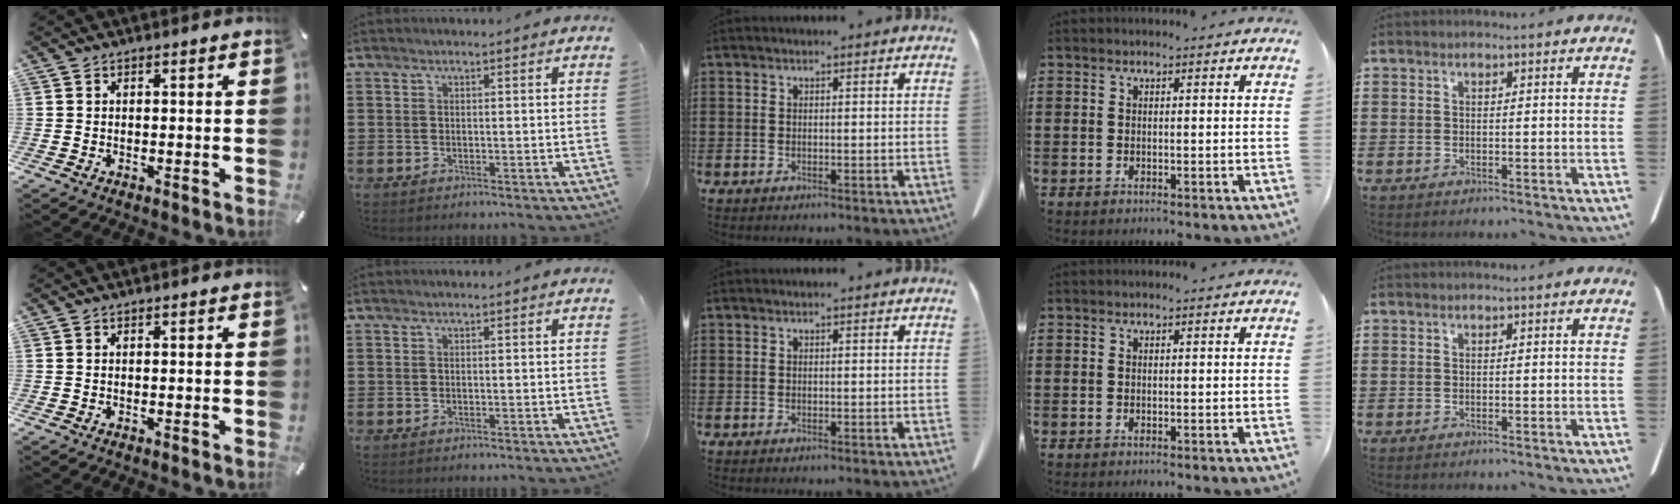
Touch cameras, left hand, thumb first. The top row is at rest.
{}